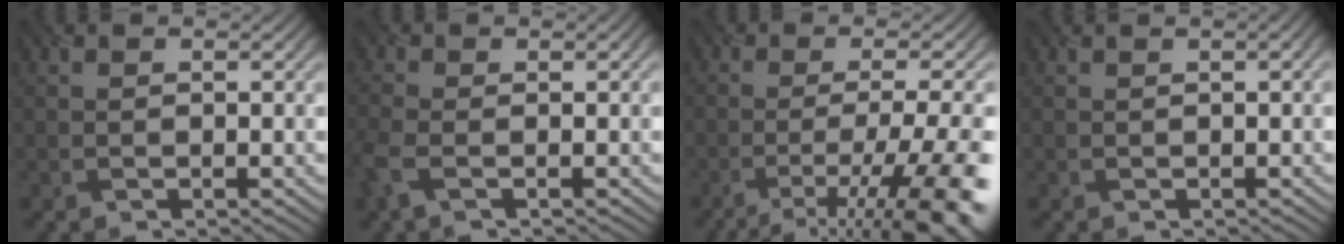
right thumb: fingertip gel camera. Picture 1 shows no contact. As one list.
[{"total": 3.5, "force": [-1.2, 1.3, 3.1], "torque": [-0.083, -0.003, -0.032]}, {"total": 13.0, "force": [-7.8, 3.0, 9.9], "torque": [-0.151, -0.001, -0.114]}, {"total": 1.2, "force": [0.2, 0.2, 1.2], "torque": [-0.014, 0.006, 0.004]}]